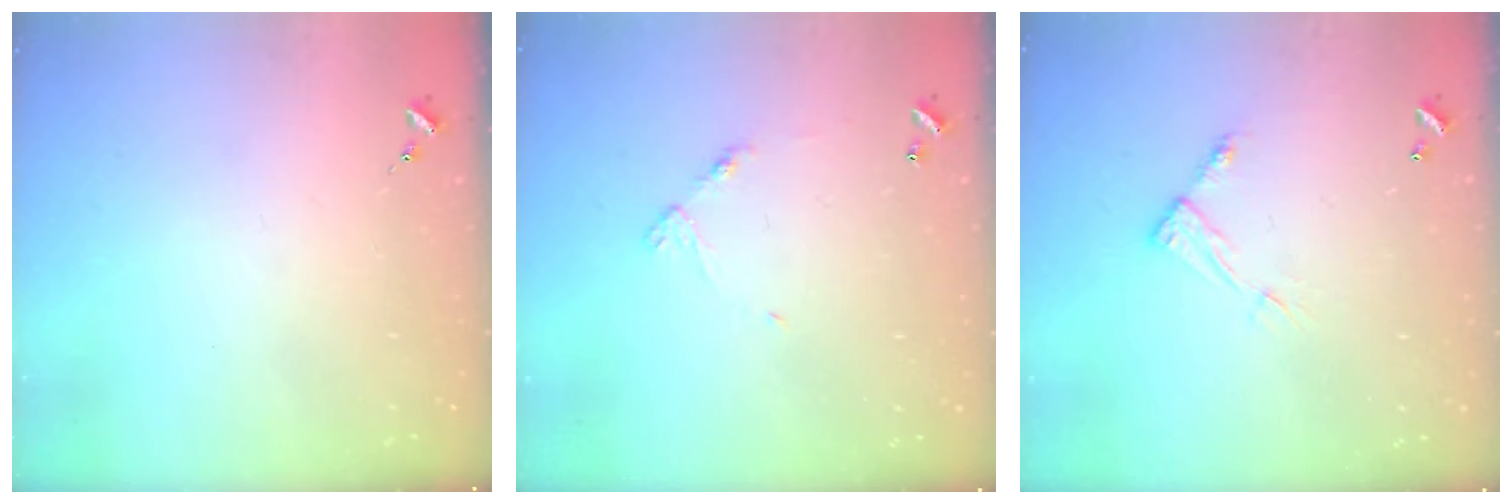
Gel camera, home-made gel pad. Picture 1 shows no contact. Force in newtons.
{"total": 5.9, "press": 5.9, "slide": 0.5}
{"total": 7.0, "press": 7.0, "slide": 0.3}